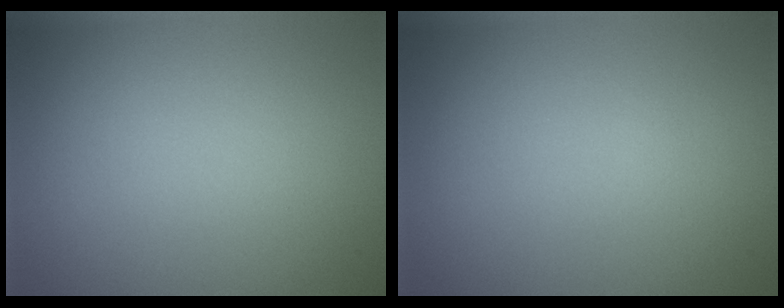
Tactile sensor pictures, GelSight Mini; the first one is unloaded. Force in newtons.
{"total": 0.0}